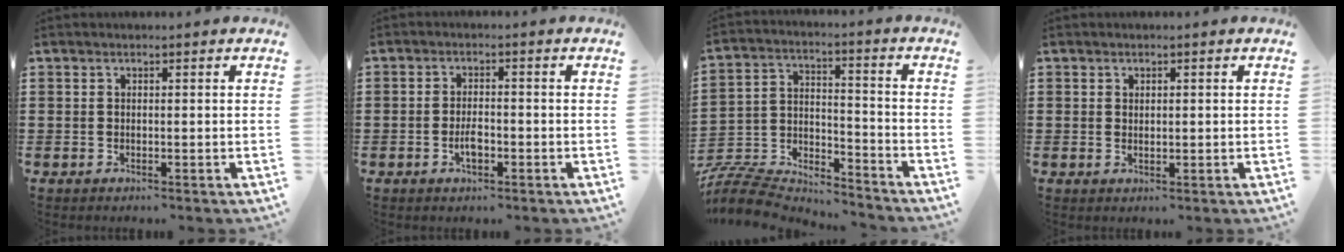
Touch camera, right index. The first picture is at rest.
{"total": 3.0, "force": [-1.1, 1.2, 2.5], "torque": [-0.051, 0.002, -0.022]}
{"total": 7.7, "force": [-7.5, 1.6, 1.1], "torque": [-0.042, -0.001, -0.155]}
{"total": 0.7, "force": [0.3, 0.4, 0.4], "torque": [-0.007, 0.005, 0.006]}